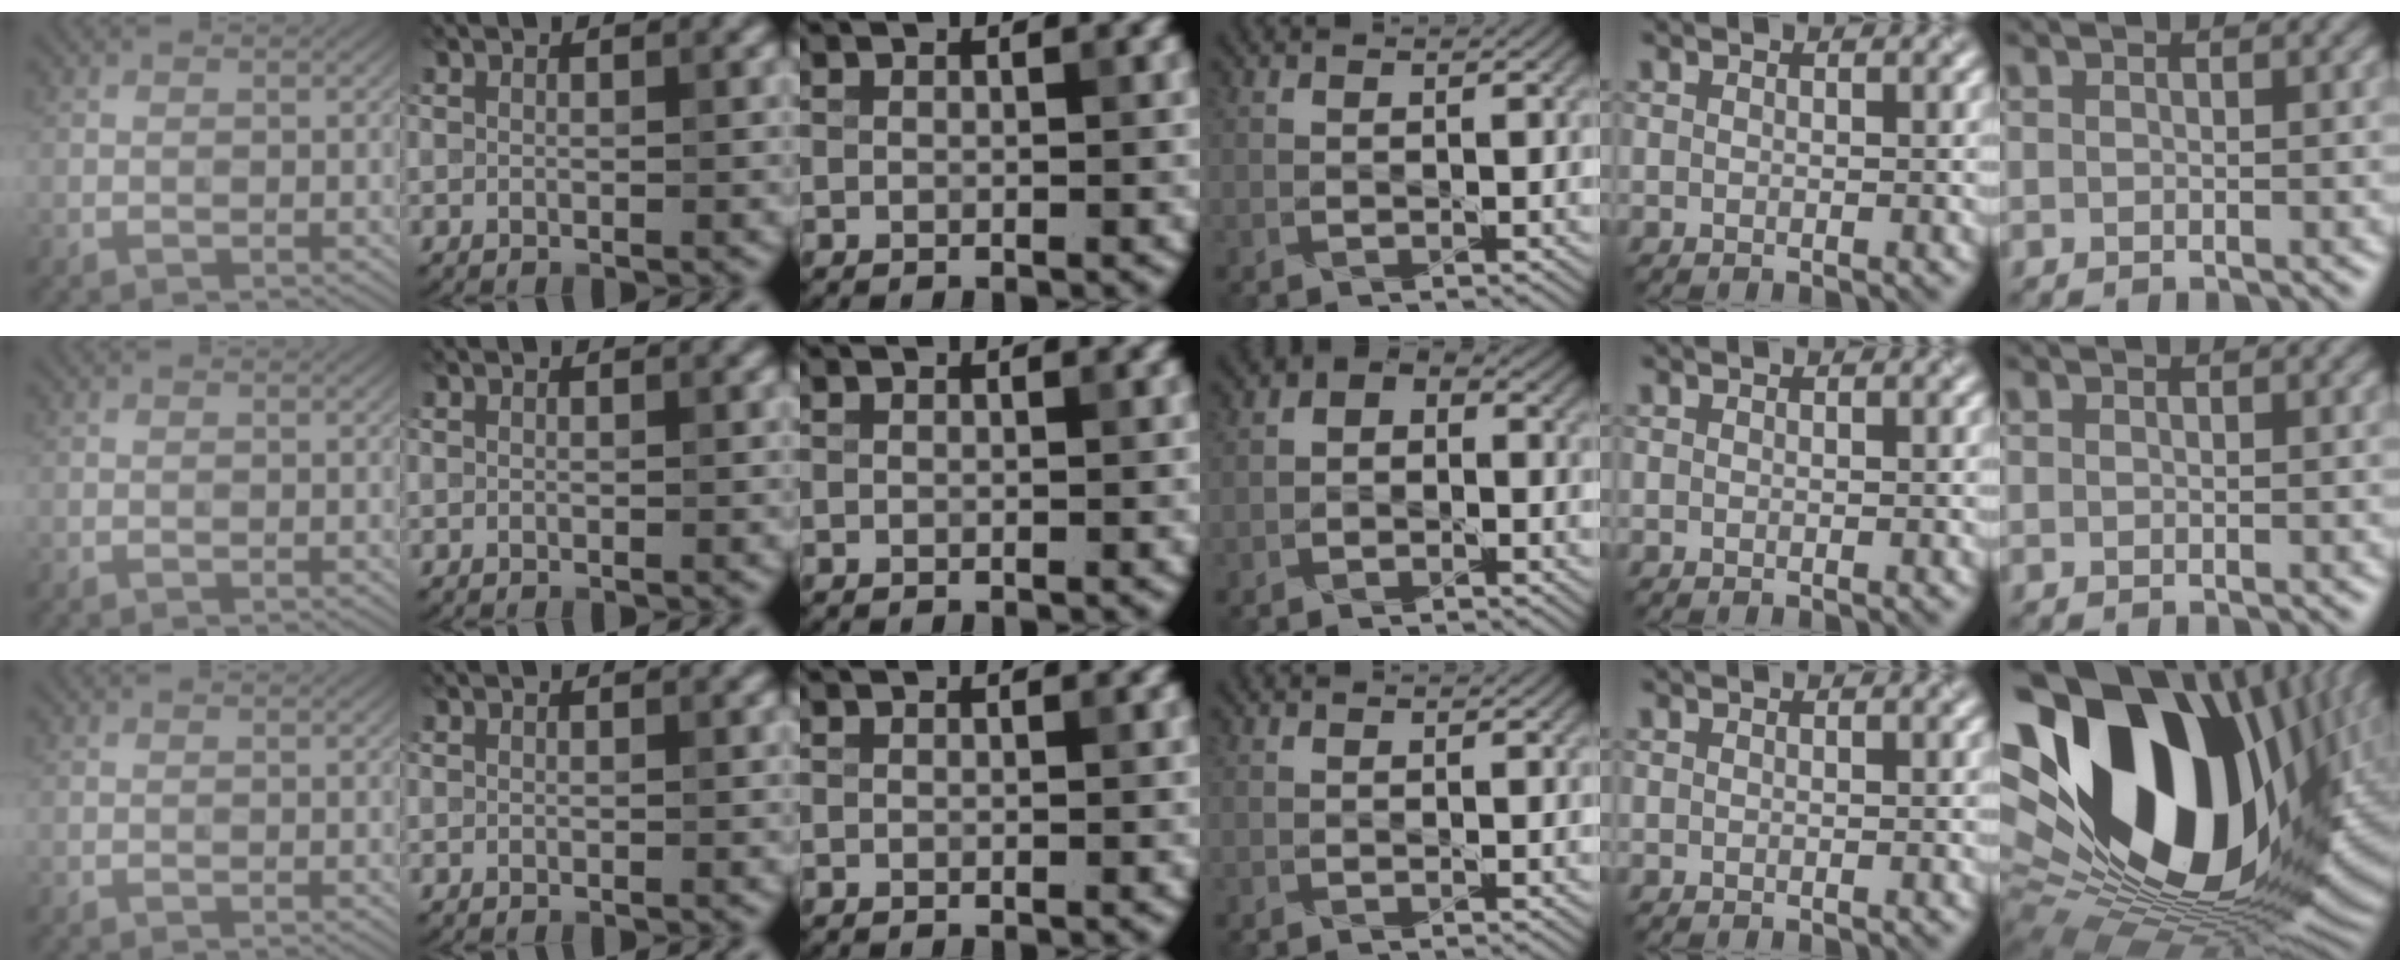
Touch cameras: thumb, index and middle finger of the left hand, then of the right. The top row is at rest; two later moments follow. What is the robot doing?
{"motion": "shake", "object": "handbell"}